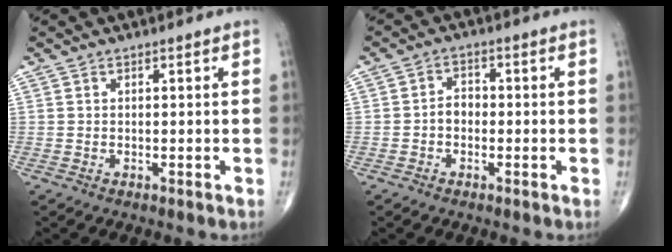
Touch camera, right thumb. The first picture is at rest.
{"total": 2.9, "force": [-0.8, 2.2, 1.7], "torque": [-0.015, 0.014, -0.022]}